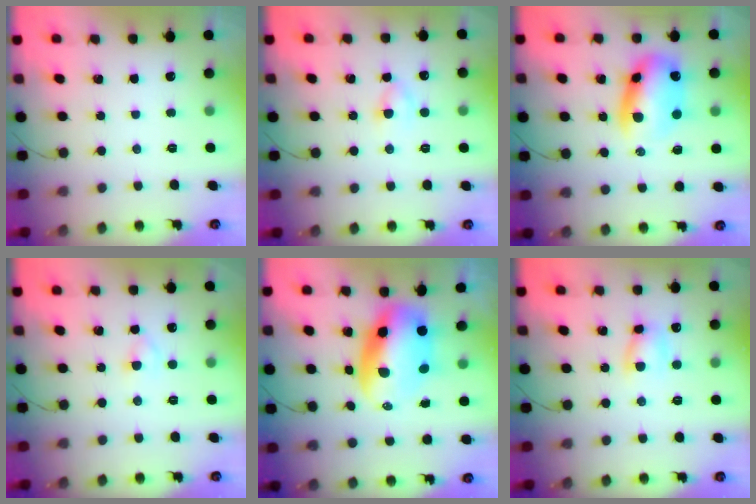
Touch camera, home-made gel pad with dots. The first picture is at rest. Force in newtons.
{"total": 2.9, "press": 2.6, "slide": 1.3}
{"total": 10.5, "press": 10.2, "slide": 2.7}
{"total": 2.6, "press": 2.4, "slide": 1.0}
{"total": 10.9, "press": 10.5, "slide": 2.9}
{"total": 5.9, "press": 5.8, "slide": 0.7}